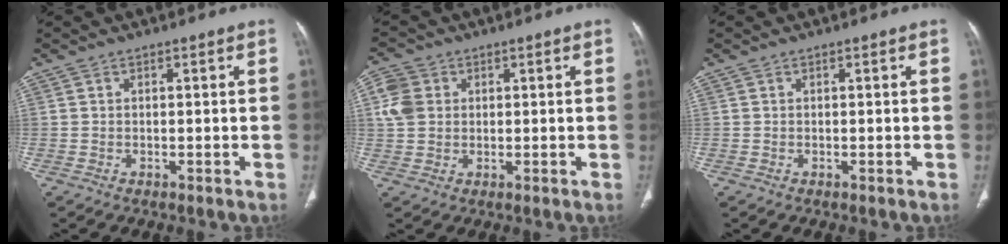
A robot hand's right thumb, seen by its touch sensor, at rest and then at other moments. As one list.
[{"total": 5.7, "force": [1.3, 4.8, 2.9], "torque": [-0.058, 0.006, 0.024]}, {"total": 0.0}]